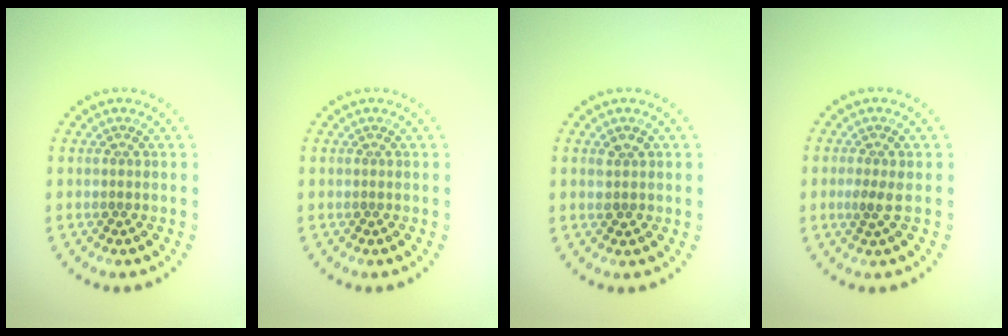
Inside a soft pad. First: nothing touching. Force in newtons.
{"total": 0.0}
{"total": 1.5, "press": 1.5, "slide": 0.2}
{"total": 1.3, "press": 1.1, "slide": 0.7}